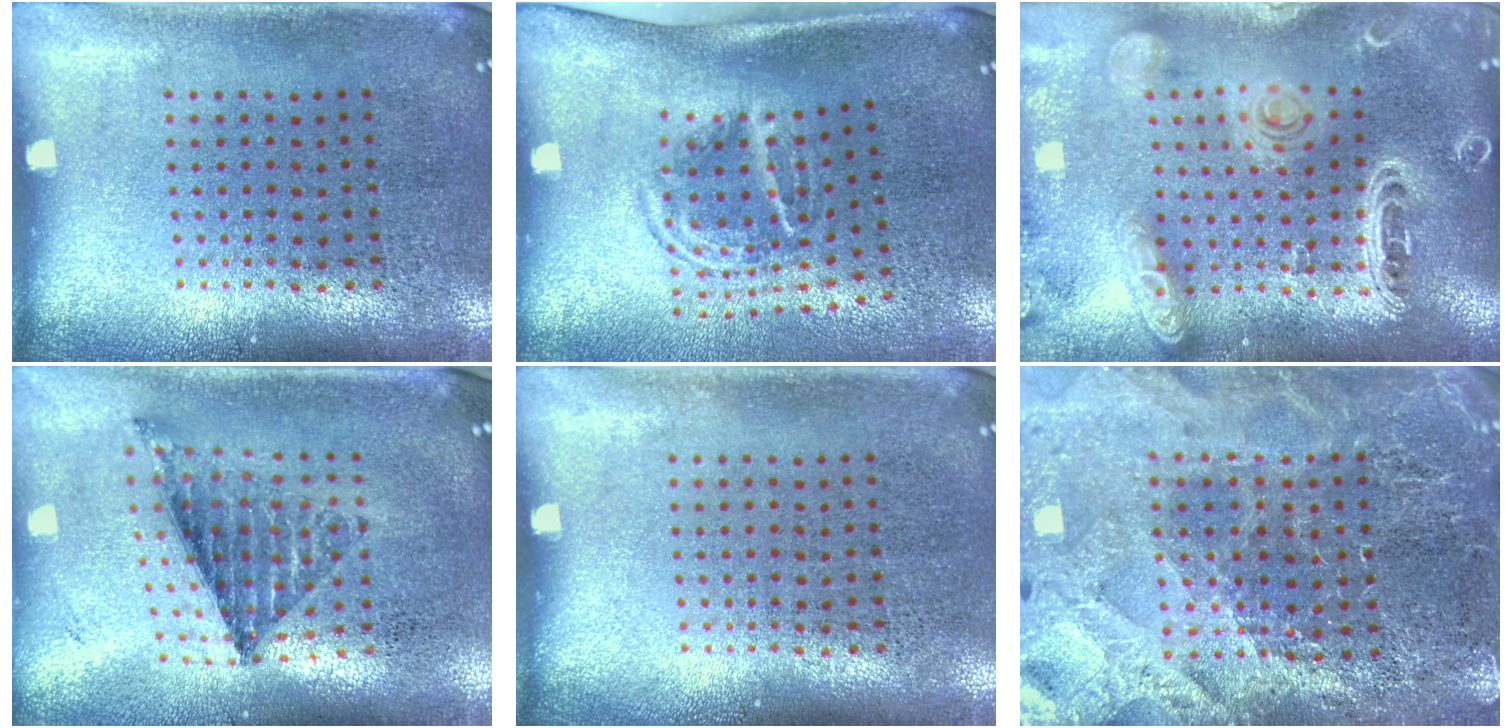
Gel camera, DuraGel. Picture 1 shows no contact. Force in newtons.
{"total": 1.8, "press": 1.2, "slide": 1.4}
{"total": 2.7, "press": 2.3, "slide": 1.3}
{"total": 0.8, "press": 0.8, "slide": 0.2}
{"total": 0.0}
{"total": 3.5, "press": 3.4, "slide": 0.8}